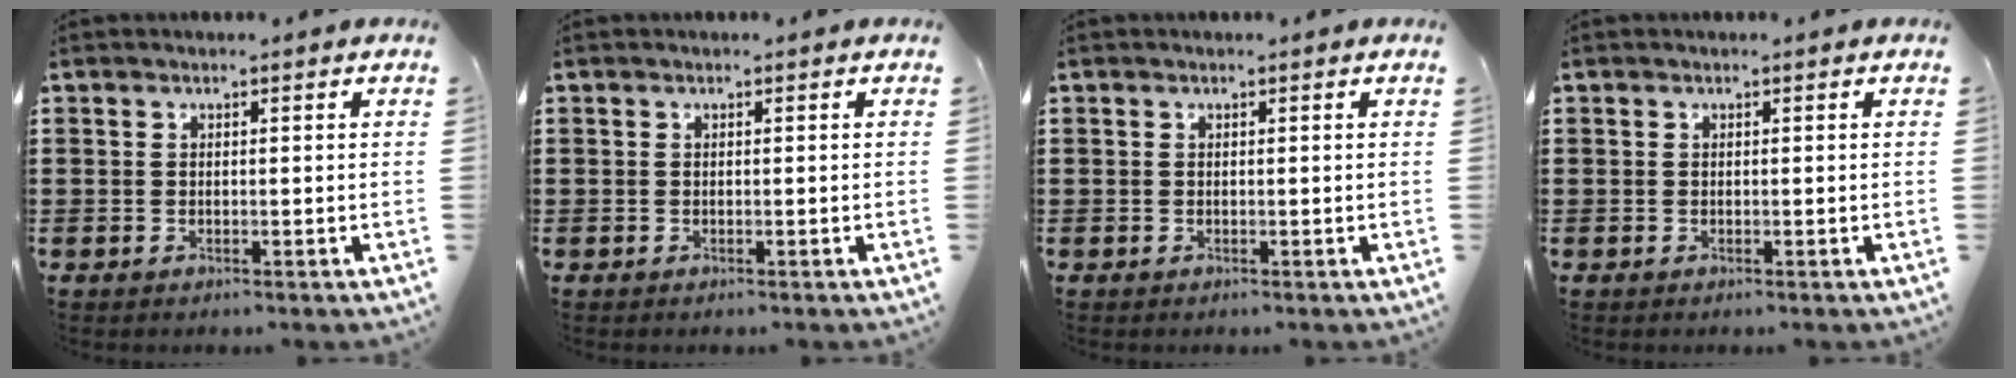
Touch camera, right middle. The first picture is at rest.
{"total": 0.0}
{"total": 0.0}
{"total": 0.0}